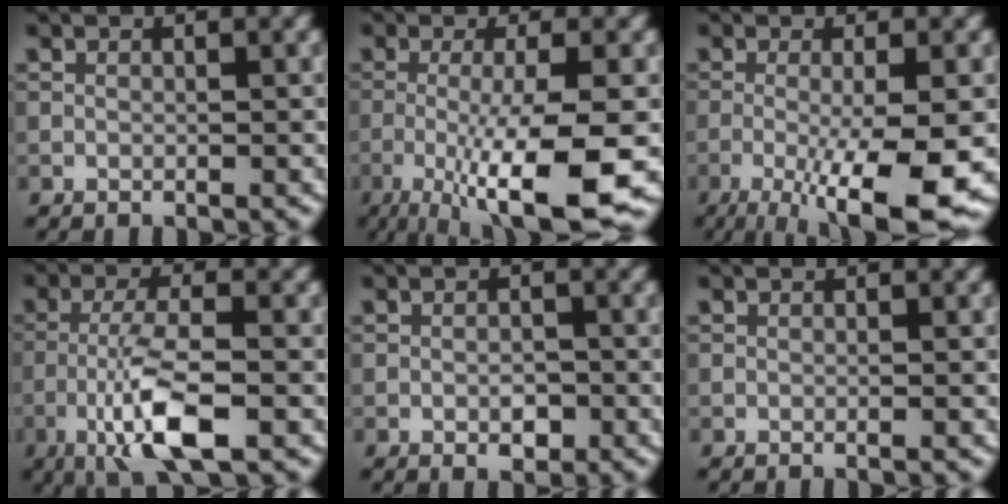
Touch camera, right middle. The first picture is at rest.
{"total": 9.9, "force": [-3.2, 1.9, 9.2], "torque": [-0.140, -0.013, -0.056]}
{"total": 9.6, "force": [-3.2, 2.0, 8.8], "torque": [-0.130, -0.012, -0.048]}
{"total": 7.0, "force": [-3.0, 1.7, 6.1], "torque": [-0.114, 0.006, -0.062]}
{"total": 1.9, "force": [-0.7, 1.0, 1.5], "torque": [-0.022, 0.000, -0.011]}
{"total": 0.6, "force": [-0.1, 0.1, 0.6], "torque": [-0.006, -0.002, -0.003]}